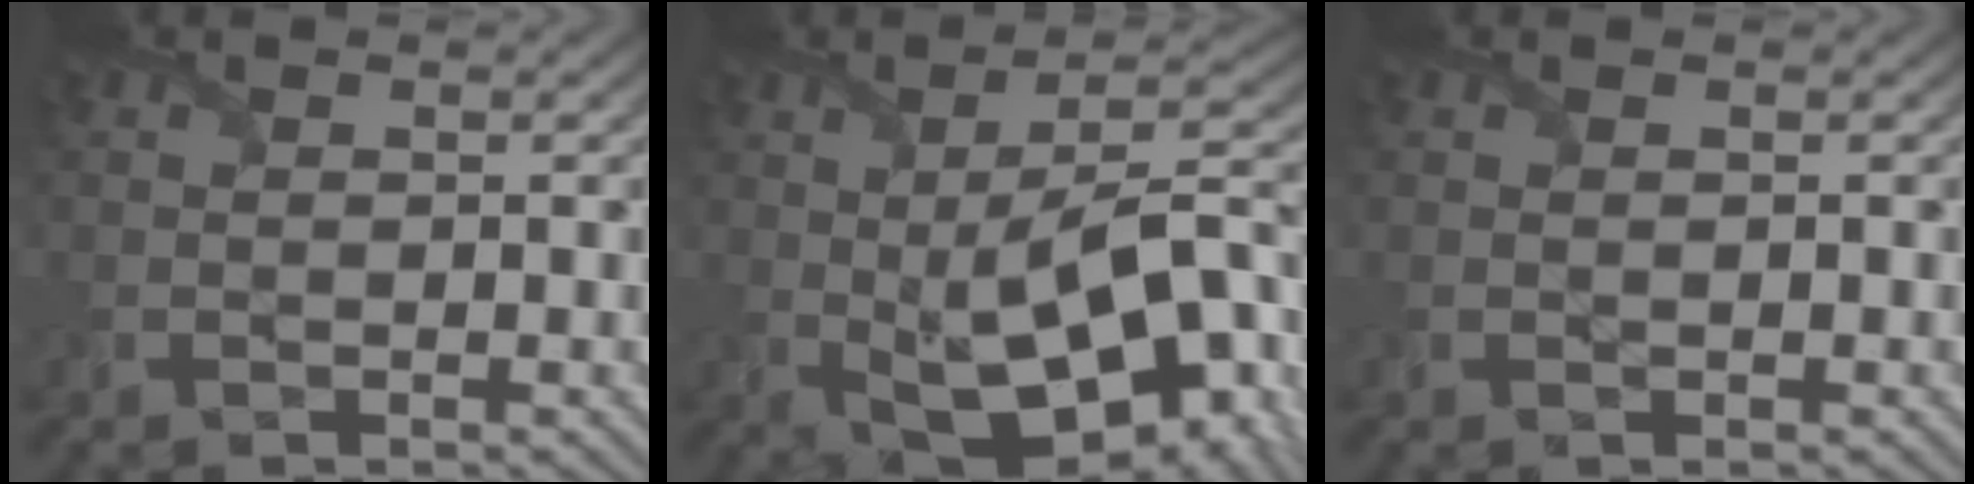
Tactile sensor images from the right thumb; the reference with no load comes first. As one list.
[{"total": 17.3, "force": [-2.0, 7.8, 15.3], "torque": [-0.232, 0.003, -0.026]}, {"total": 0.0}]